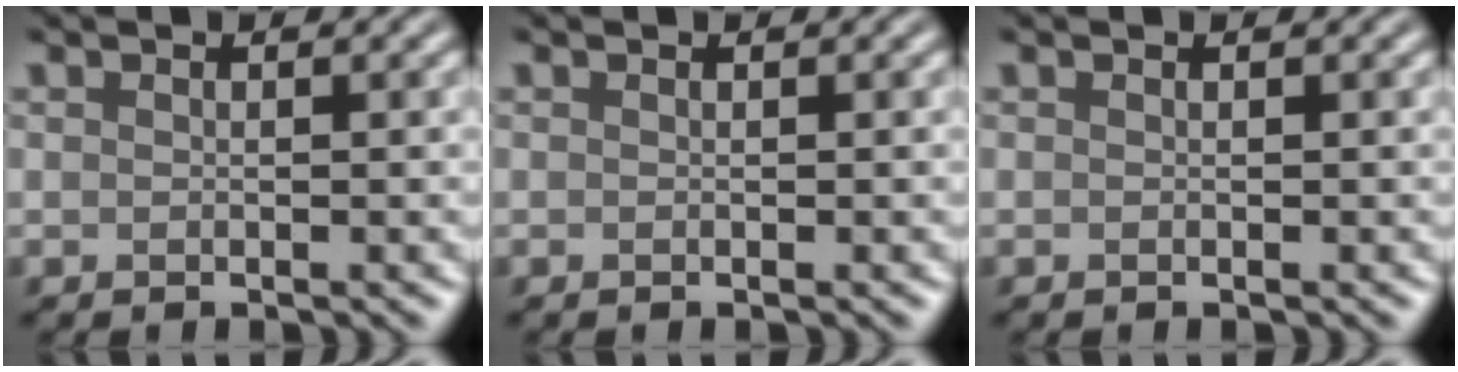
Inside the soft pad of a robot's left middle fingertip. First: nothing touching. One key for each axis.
{"total": 0.0}
{"total": 0.0}